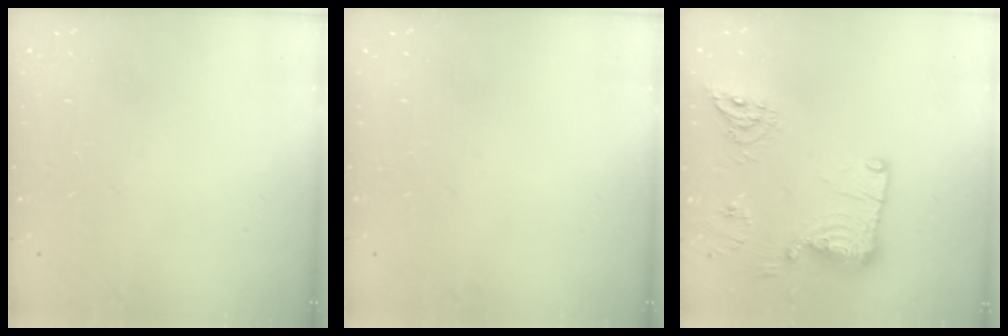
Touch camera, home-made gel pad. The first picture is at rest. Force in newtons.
{"total": 0.0}
{"total": 19.0, "press": 18.6, "slide": 4.0}